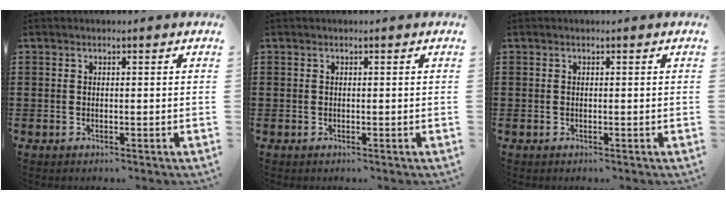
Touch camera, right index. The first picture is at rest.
{"total": 0.0}
{"total": 0.0}